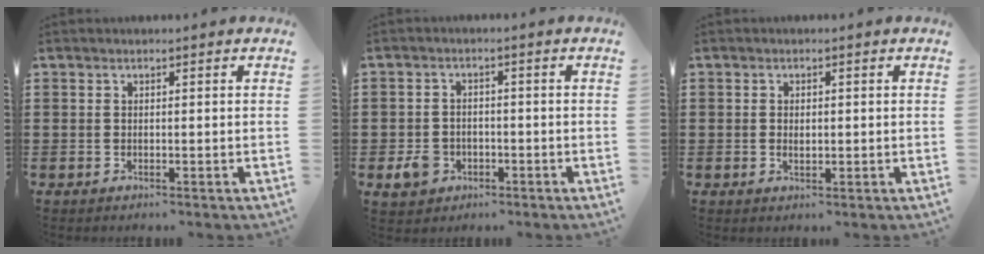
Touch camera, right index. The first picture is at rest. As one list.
[{"total": 4.0, "force": [-1.8, 3.1, 1.7], "torque": [-0.056, -0.003, -0.040]}, {"total": 1.3, "force": [0.0, 0.7, 1.1], "torque": [-0.021, 0.004, -0.001]}]